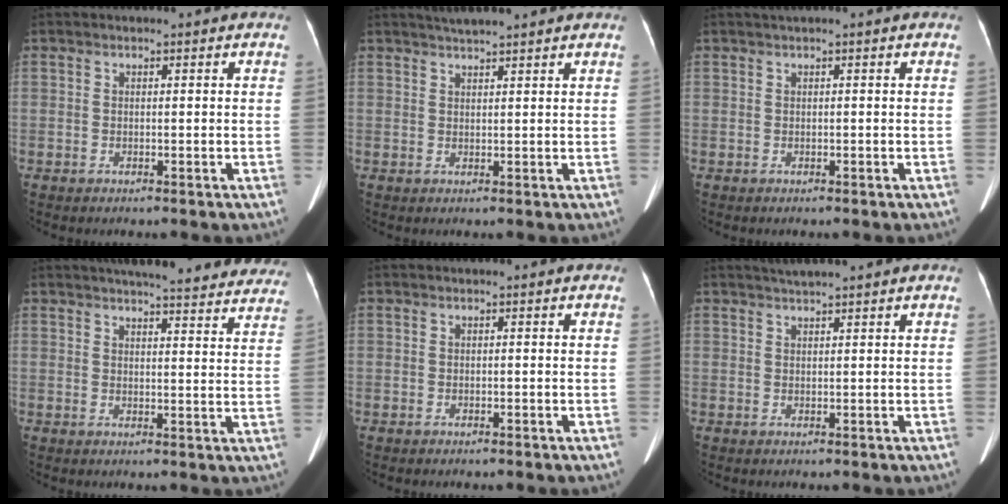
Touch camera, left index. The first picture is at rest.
{"total": 5.4, "force": [4.8, 0.1, 2.5], "torque": [-0.038, 0.025, 0.071]}
{"total": 1.0, "force": [0.7, -0.1, 0.7], "torque": [-0.013, 0.015, 0.017]}
{"total": 24.7, "force": [22.4, 3.9, 9.7], "torque": [-0.127, -0.033, 0.255]}
{"total": 0.0}
{"total": 3.7, "force": [3.2, -0.3, 1.7], "torque": [-0.022, 0.023, 0.052]}